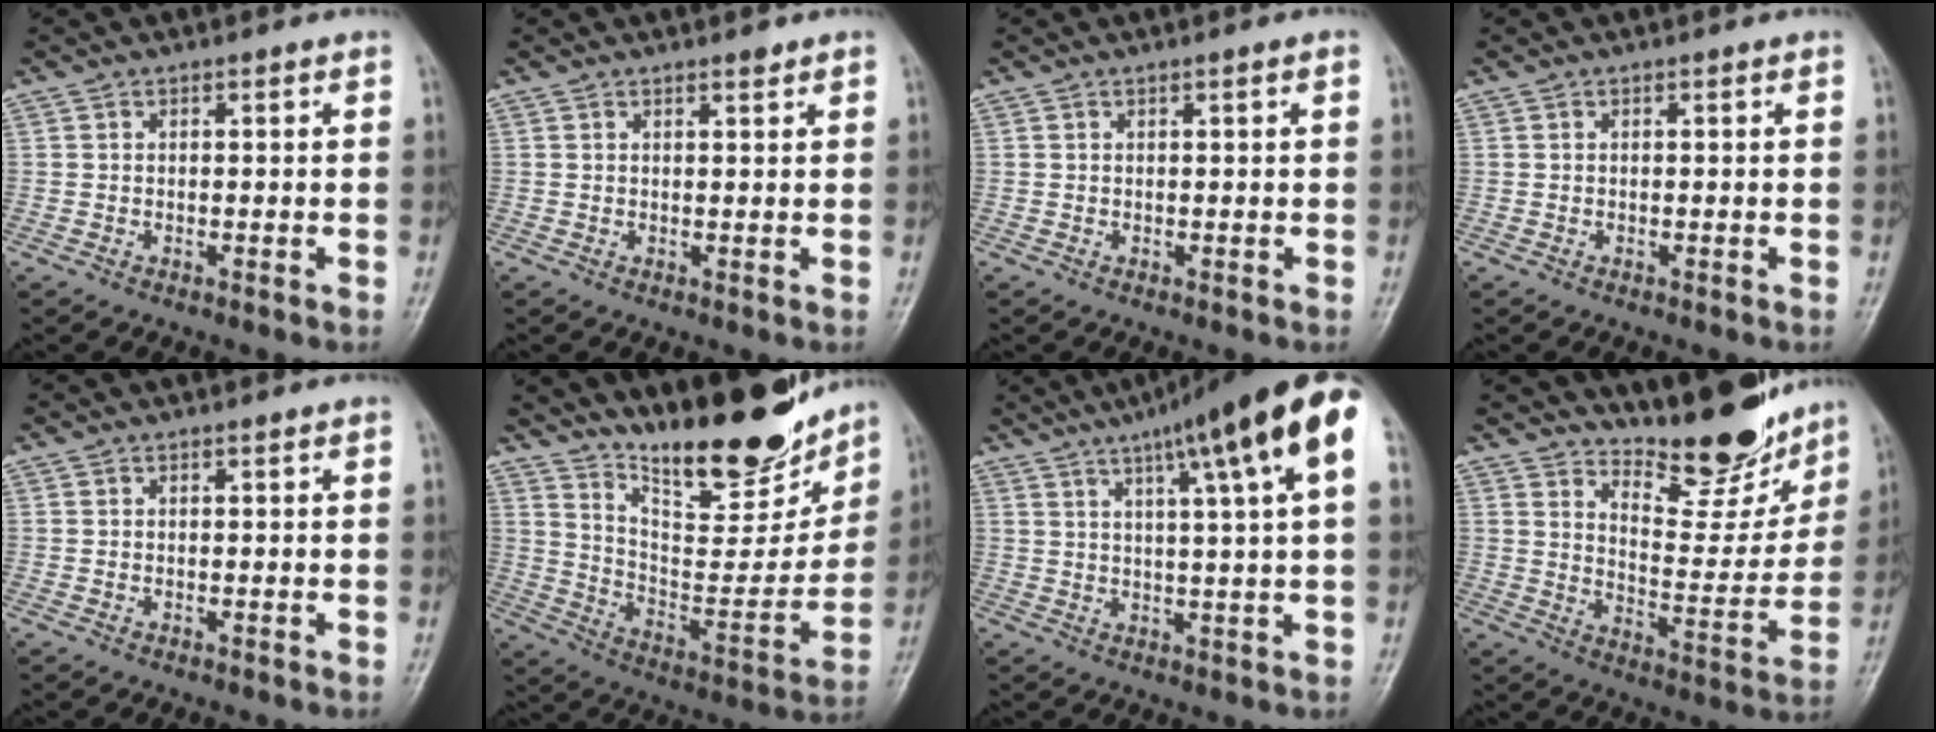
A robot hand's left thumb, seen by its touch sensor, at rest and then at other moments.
{"total": 1.0, "force": [0.9, 0.2, 0.5], "torque": [-0.007, -0.007, 0.014]}
{"total": 0.7, "force": [0.3, 0.0, 0.7], "torque": [-0.011, 0.002, 0.003]}
{"total": 0.0}
{"total": 0.0}
{"total": 21.2, "force": [17.0, 6.0, 11.2], "torque": [-0.127, -0.107, 0.278]}
{"total": 16.6, "force": [7.6, 1.7, 14.7], "torque": [-0.215, 0.009, 0.103]}
{"total": 14.4, "force": [12.7, 4.1, 5.4], "torque": [-0.045, -0.101, 0.195]}